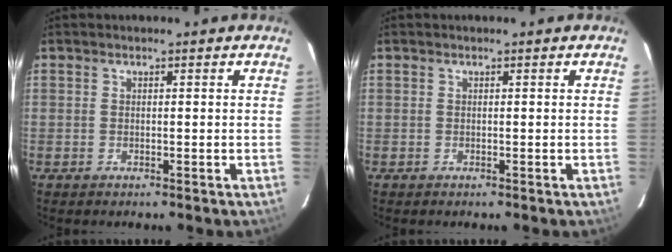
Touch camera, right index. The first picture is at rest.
{"total": 0.0}